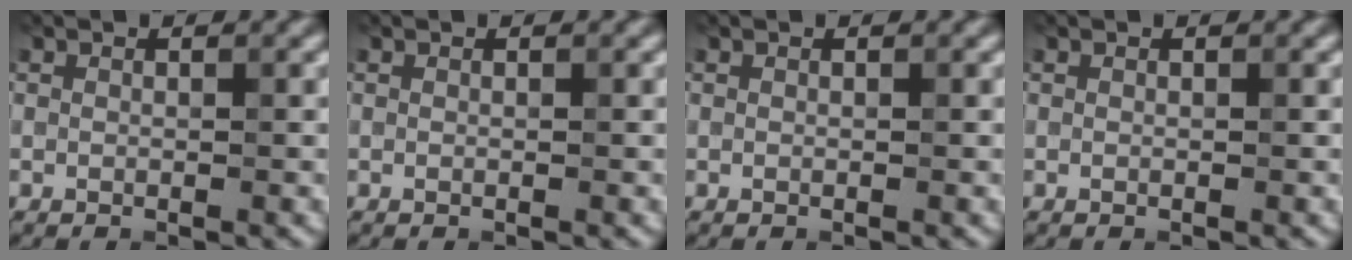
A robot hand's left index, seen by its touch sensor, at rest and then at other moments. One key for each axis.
{"total": 0.0}
{"total": 0.0}
{"total": 0.0}